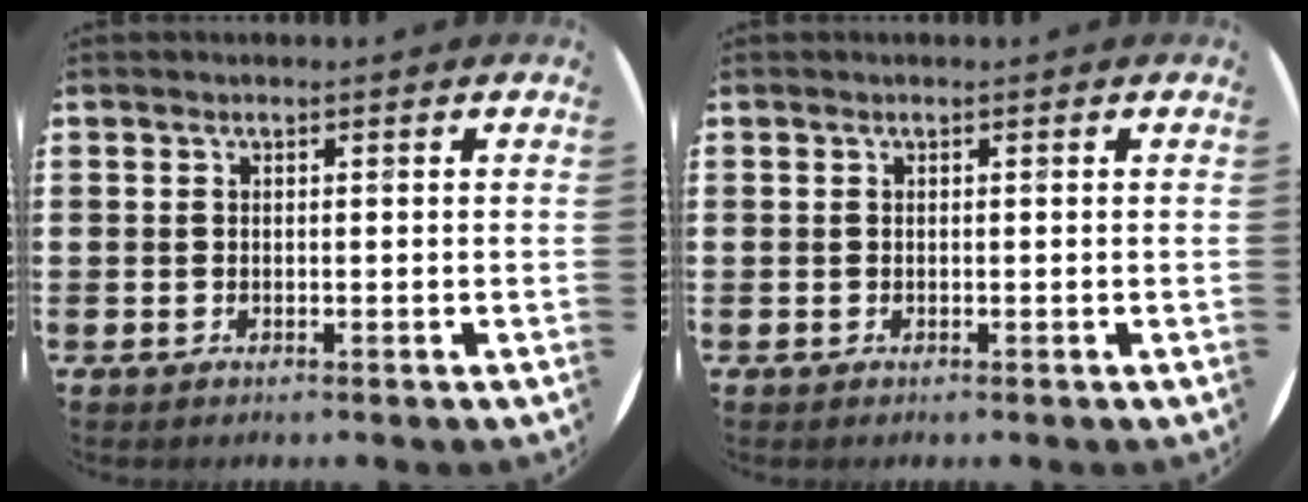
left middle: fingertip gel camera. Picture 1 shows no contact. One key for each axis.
{"total": 0.0}